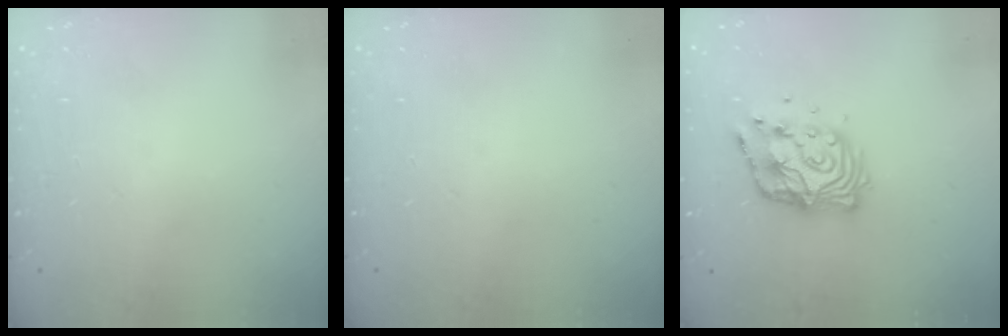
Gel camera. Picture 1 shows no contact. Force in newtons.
{"total": 0.0}
{"total": 12.3, "press": 12.3, "slide": 1.1}